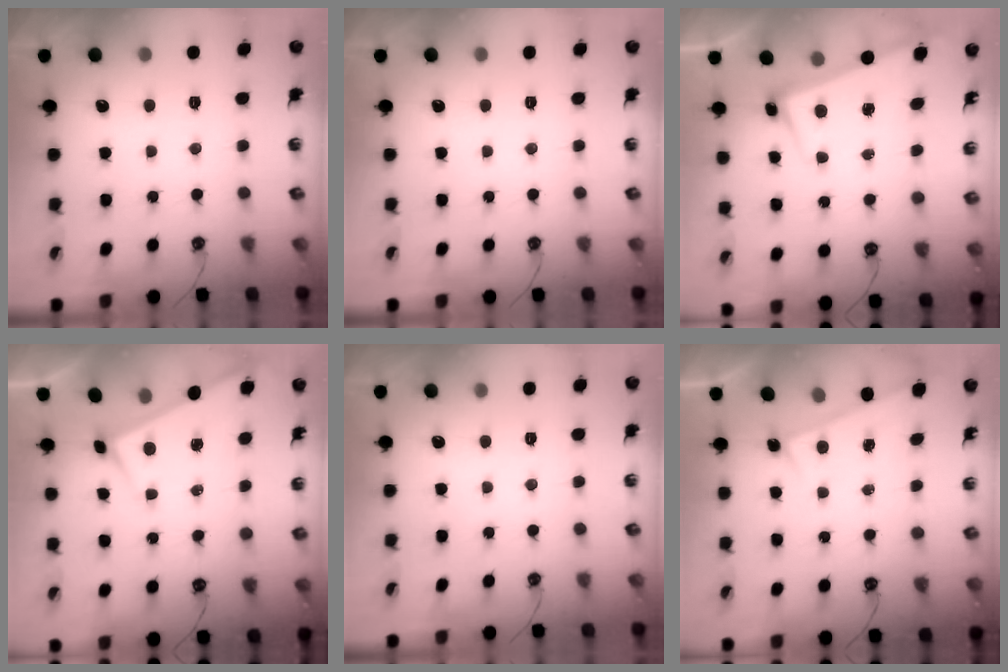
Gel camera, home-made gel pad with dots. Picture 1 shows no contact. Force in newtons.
{"total": 0.0}
{"total": 2.8, "press": 2.6, "slide": 1.0}
{"total": 3.0, "press": 3.0, "slide": 0.2}
{"total": 0.0}
{"total": 1.4, "press": 1.1, "slide": 0.7}